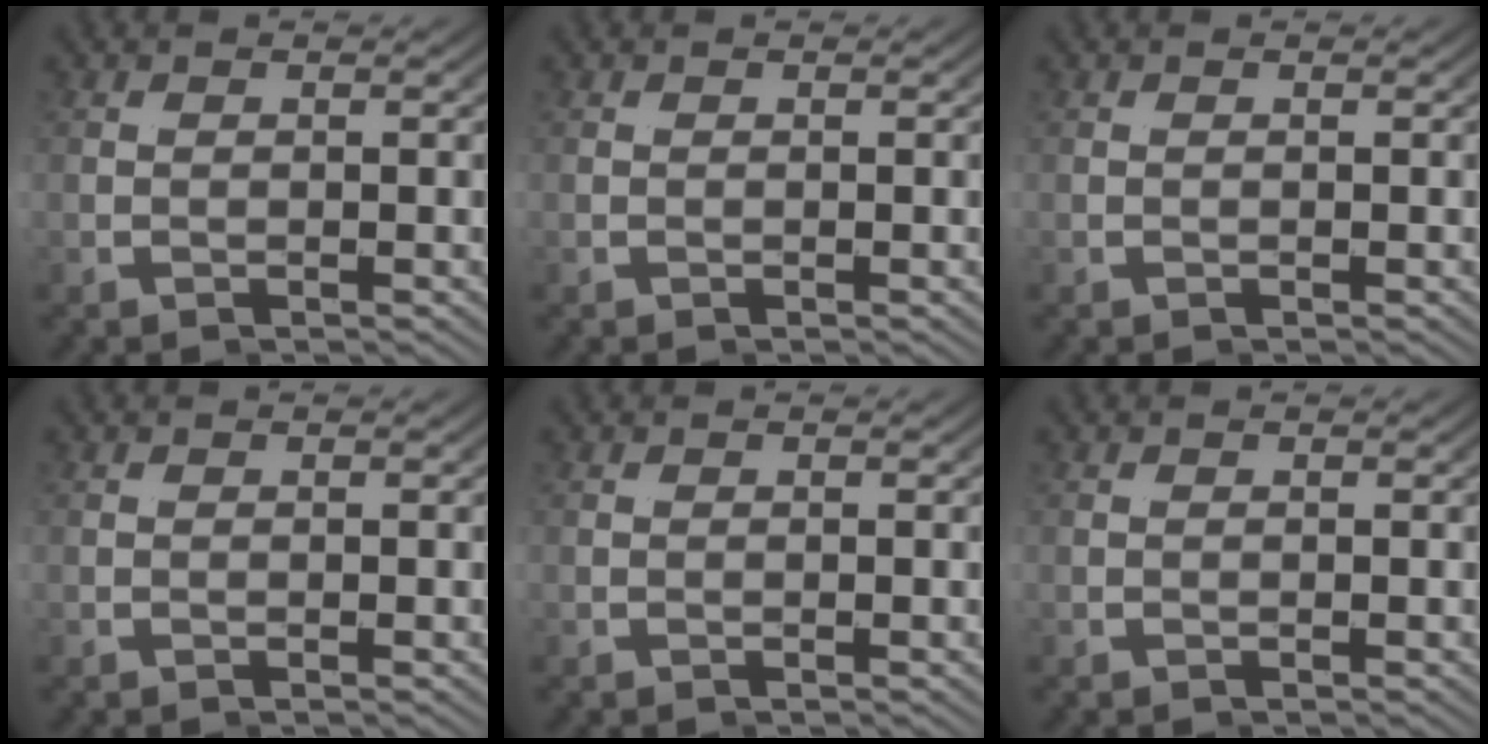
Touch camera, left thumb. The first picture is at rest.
{"total": 0.0}
{"total": 0.0}
{"total": 0.0}
{"total": 0.0}
{"total": 0.0}